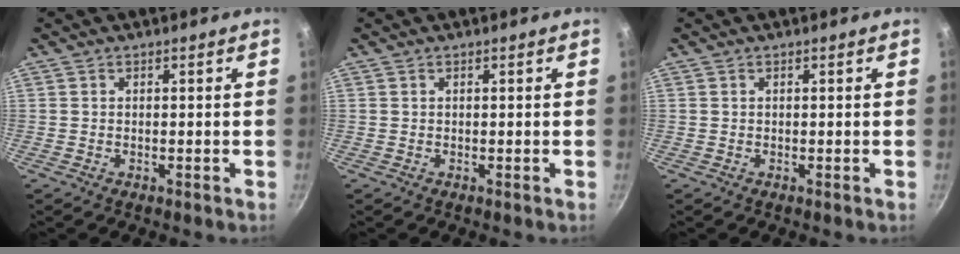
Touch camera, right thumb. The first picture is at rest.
{"total": 0.0}
{"total": 0.0}